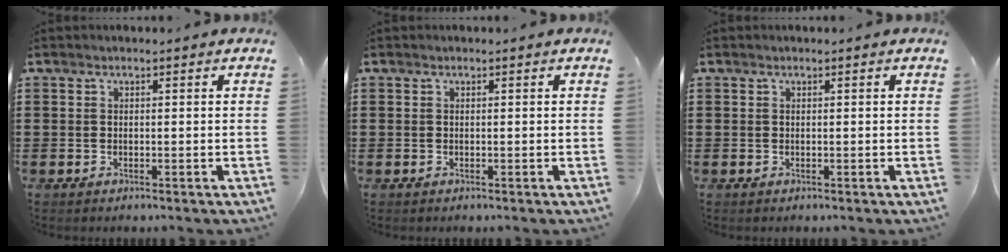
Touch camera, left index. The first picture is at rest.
{"total": 0.0}
{"total": 0.0}